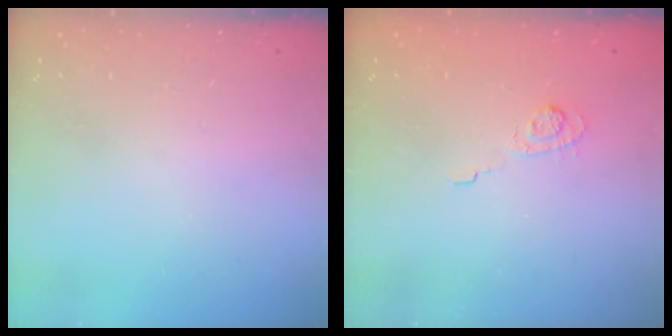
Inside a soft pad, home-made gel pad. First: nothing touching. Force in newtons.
{"total": 3.5, "press": 3.2, "slide": 1.5}